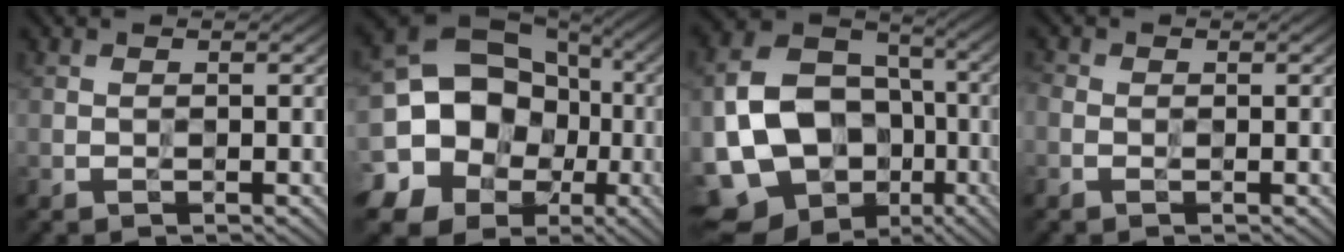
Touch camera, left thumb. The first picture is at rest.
{"total": 18.7, "force": [-2.3, 16.7, 8.1], "torque": [-0.215, -0.007, -0.066]}
{"total": 17.4, "force": [-5.0, 13.7, 9.4], "torque": [-0.209, -0.035, -0.076]}
{"total": 1.1, "force": [-0.4, 0.9, 0.5], "torque": [-0.013, 0.000, -0.012]}